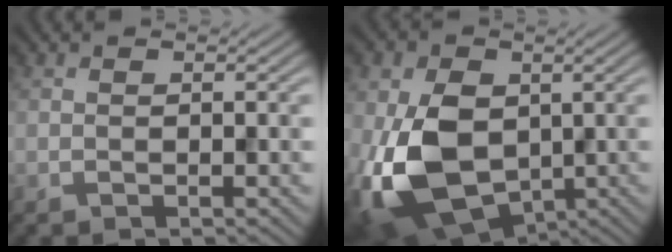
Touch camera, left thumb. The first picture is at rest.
{"total": 13.7, "force": [-1.3, 9.6, 9.7], "torque": [-0.234, -0.024, -0.029]}